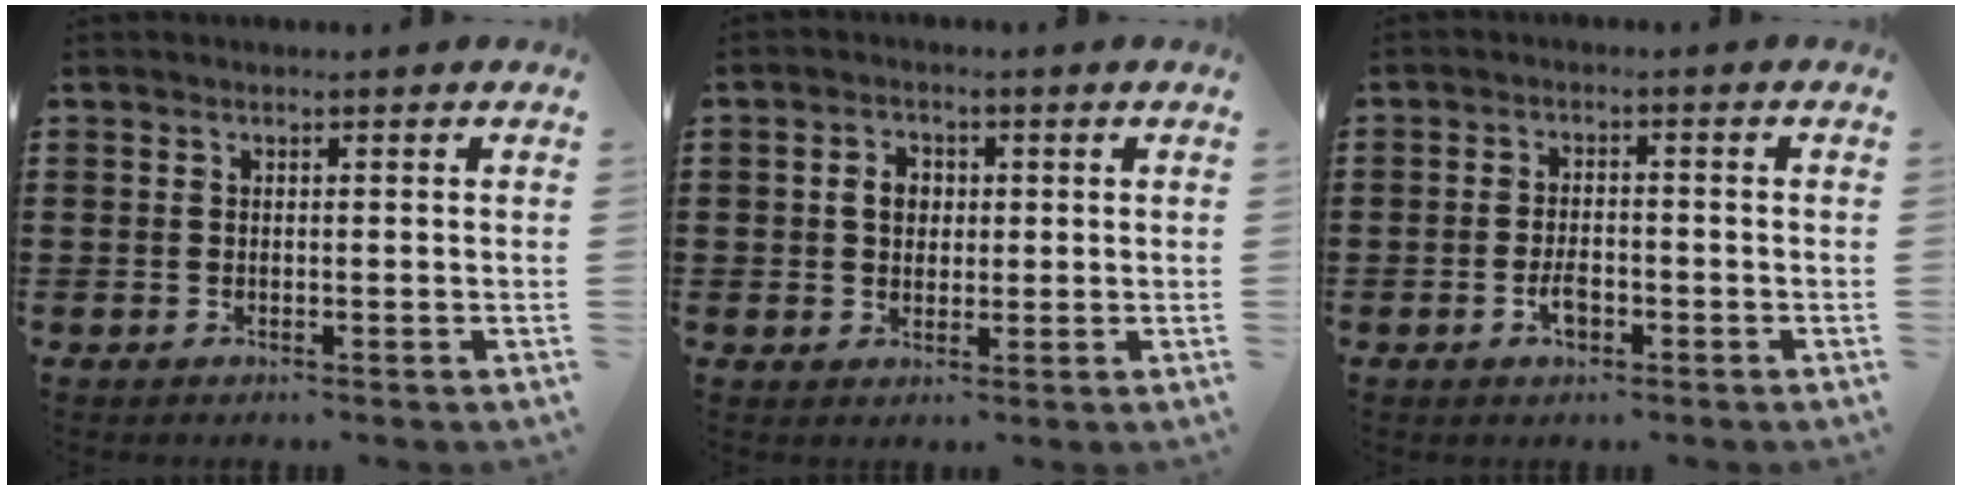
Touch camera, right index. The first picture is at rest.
{"total": 3.3, "force": [0.4, 2.7, 1.9], "torque": [-0.046, 0.013, 0.003]}
{"total": 3.1, "force": [-1.4, 1.3, 2.4], "torque": [-0.052, -0.002, -0.028]}